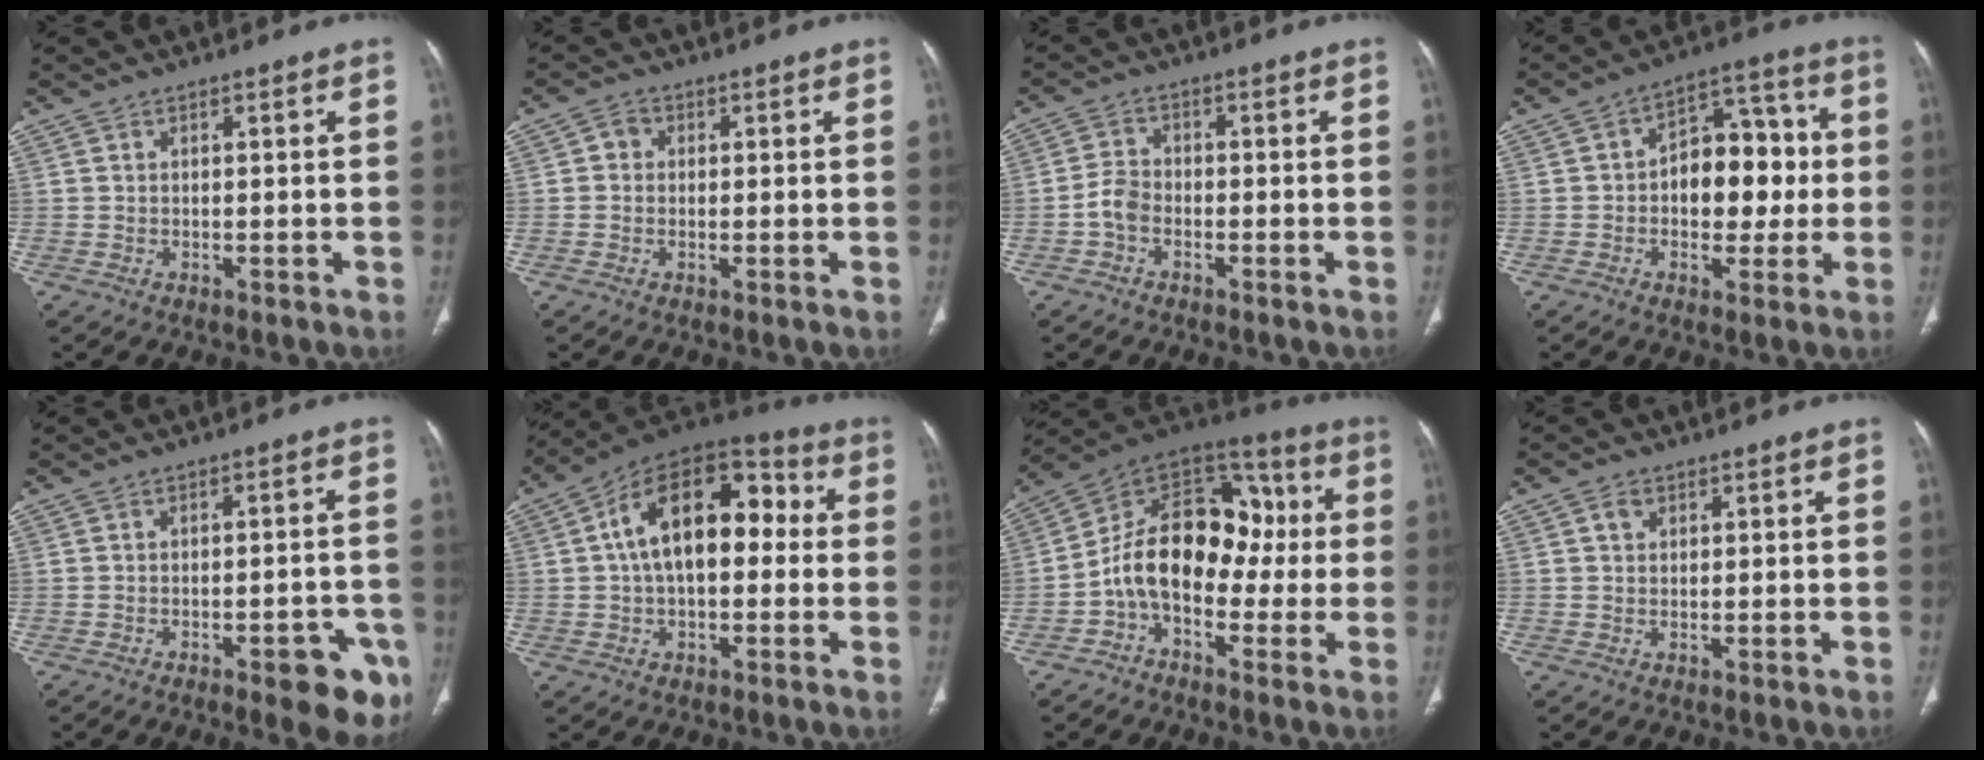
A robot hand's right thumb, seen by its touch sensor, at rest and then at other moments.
{"total": 2.3, "force": [0.2, 2.0, 1.0], "torque": [-0.004, 0.007, -0.002]}
{"total": 3.6, "force": [-1.5, 2.4, 2.2], "torque": [-0.038, 0.014, -0.036]}
{"total": 12.8, "force": [-0.3, 8.5, 9.5], "torque": [-0.084, 0.036, -0.009]}
{"total": 9.8, "force": [-5.0, 3.6, 7.6], "torque": [-0.064, 0.022, -0.056]}
{"total": 18.2, "force": [2.1, 10.6, 14.7], "torque": [-0.210, 0.049, 0.022]}
{"total": 17.7, "force": [-1.9, 11.9, 12.9], "torque": [-0.167, 0.059, -0.047]}
{"total": 1.9, "force": [0.7, 1.4, 0.9], "torque": [-0.012, 0.001, 0.011]}